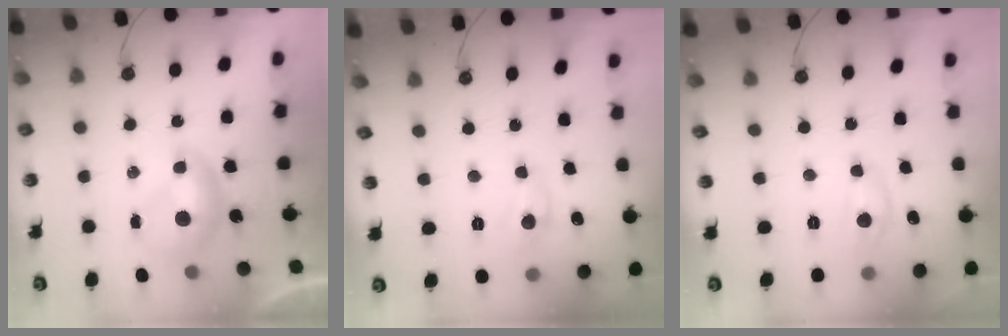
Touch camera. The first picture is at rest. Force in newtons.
{"total": 3.2, "press": 3.1, "slide": 0.3}
{"total": 1.9, "press": 1.9, "slide": 0.2}